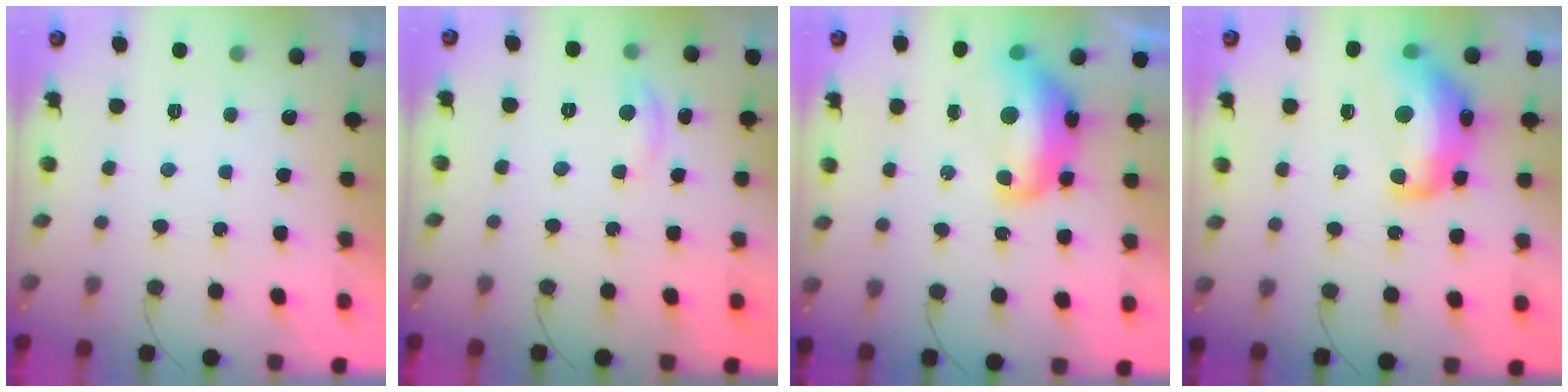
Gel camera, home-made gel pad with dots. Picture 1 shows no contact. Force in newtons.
{"total": 3.6, "press": 3.6, "slide": 0.3}
{"total": 14.1, "press": 14.0, "slide": 1.6}
{"total": 15.8, "press": 15.8, "slide": 1.2}